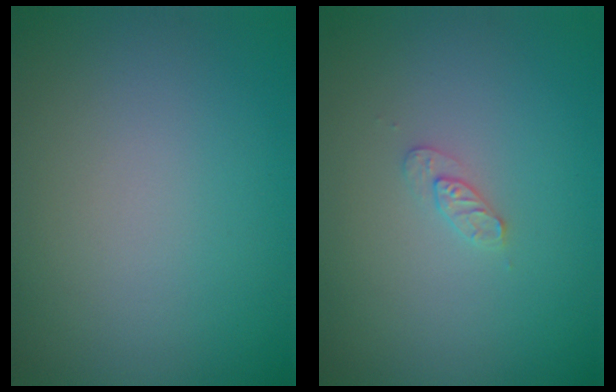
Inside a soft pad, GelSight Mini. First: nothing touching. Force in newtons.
{"total": 1.1, "press": 1.1, "slide": 0.2}